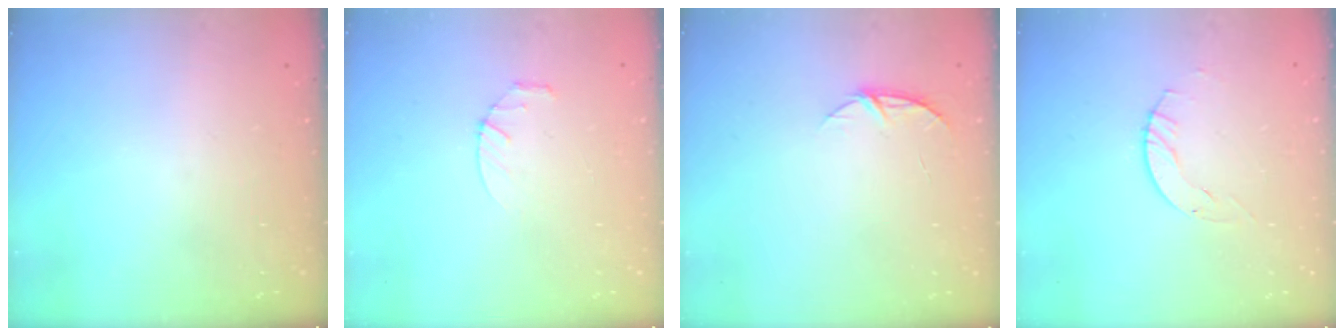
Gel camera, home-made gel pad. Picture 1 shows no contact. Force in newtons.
{"total": 2.8, "press": 2.8, "slide": 0.4}
{"total": 5.4, "press": 5.4, "slide": 0.6}
{"total": 2.9, "press": 2.9, "slide": 0.4}